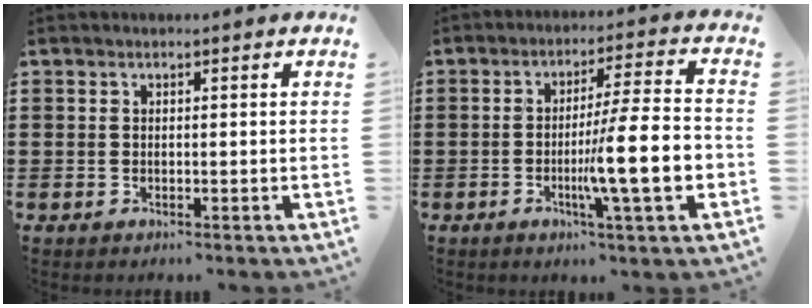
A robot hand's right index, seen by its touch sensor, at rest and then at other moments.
{"total": 11.9, "force": [-3.0, 0.8, 11.5], "torque": [-0.189, -0.014, -0.060]}